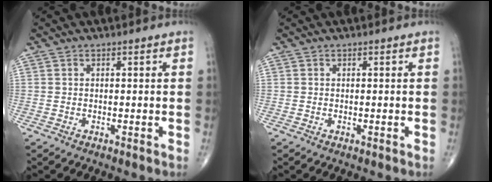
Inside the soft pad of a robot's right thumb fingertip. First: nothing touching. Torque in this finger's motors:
{"motor_torque": [-0.30, 0.44, 0.11, 0.21, 0.01]}